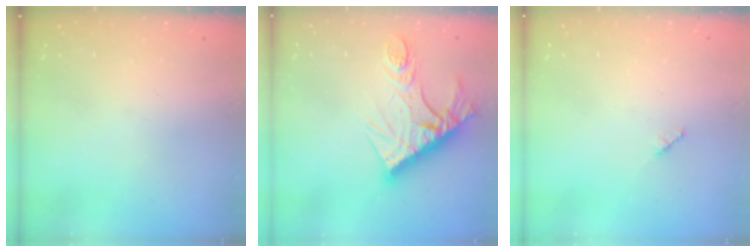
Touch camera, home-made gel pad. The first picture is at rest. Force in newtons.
{"total": 15.0, "press": 14.9, "slide": 1.4}
{"total": 1.9, "press": 1.9, "slide": 0.3}